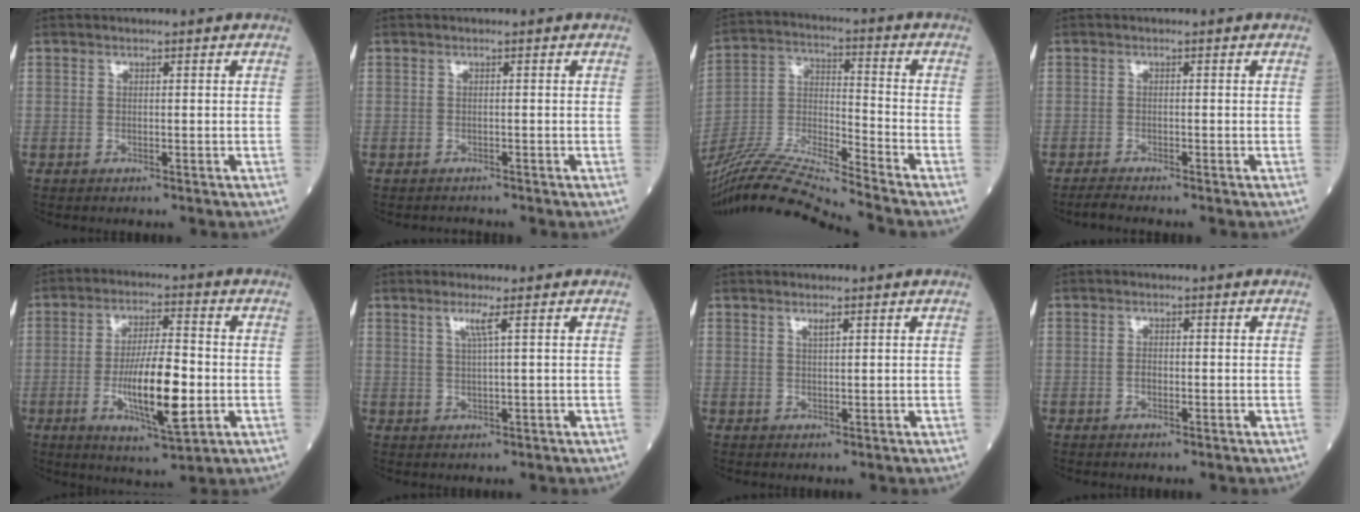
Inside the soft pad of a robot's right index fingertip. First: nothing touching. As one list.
[{"total": 0.8, "force": [-0.8, -0.2, -0.2], "torque": [0.001, -0.006, -0.011]}, {"total": 16.1, "force": [-14.8, -2.5, 6.0], "torque": [-0.114, -0.003, -0.273]}, {"total": 1.8, "force": [-1.7, -0.6, 0.4], "torque": [-0.021, -0.010, -0.033]}, {"total": 11.7, "force": [-2.4, 2.3, 11.2], "torque": [-0.202, -0.010, -0.039]}, {"total": 2.2, "force": [0.9, -0.6, 1.9], "torque": [-0.042, -0.001, 0.021]}, {"total": 1.0, "force": [0.6, 0.0, 0.7], "torque": [-0.015, -0.002, 0.012]}, {"total": 1.0, "force": [-0.3, 0.6, 0.7], "torque": [-0.013, 0.002, -0.003]}]